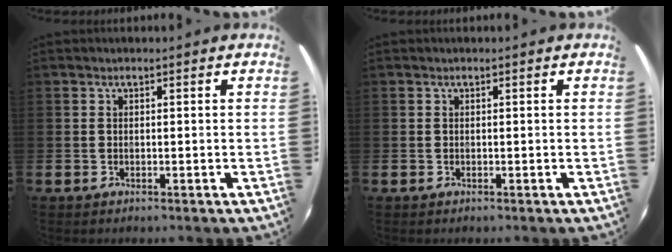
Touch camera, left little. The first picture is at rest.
{"total": 0.0}